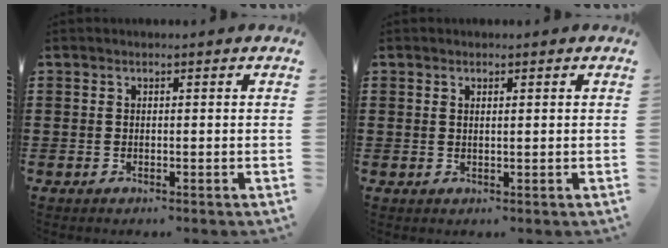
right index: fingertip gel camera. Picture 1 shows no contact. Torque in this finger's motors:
{"motor_torque": [-0.09, 0.30, -0.02, -0.01]}